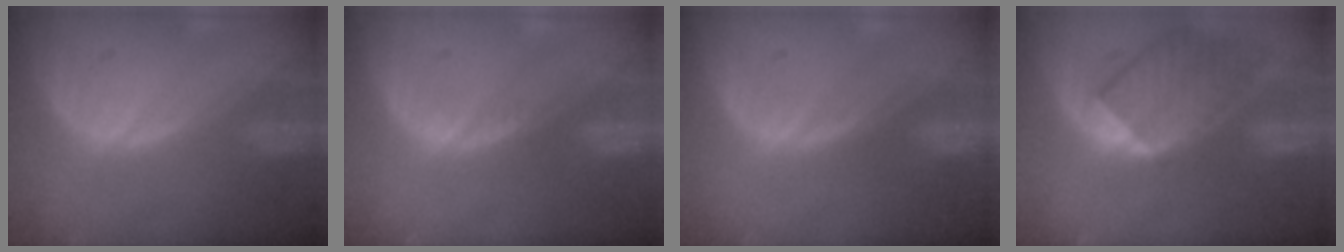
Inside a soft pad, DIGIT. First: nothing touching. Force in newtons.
{"total": 0.7, "press": 0.6, "slide": 0.4}
{"total": 0.0}
{"total": 8.5, "press": 7.8, "slide": 3.5}